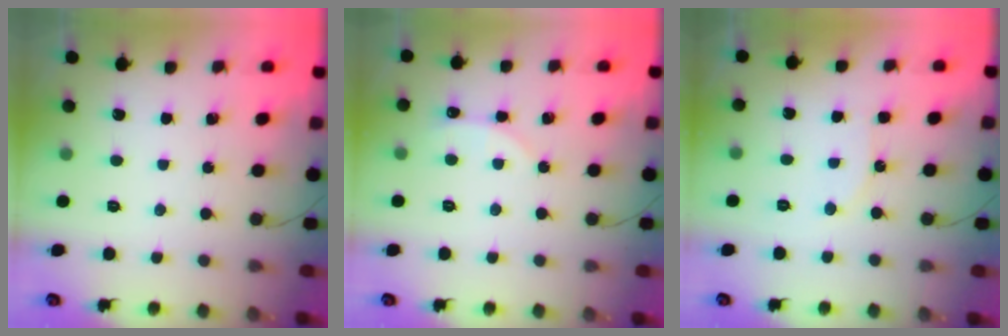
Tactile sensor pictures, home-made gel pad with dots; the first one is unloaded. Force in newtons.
{"total": 2.5, "press": 2.5, "slide": 0.3}
{"total": 7.8, "press": 7.7, "slide": 0.7}